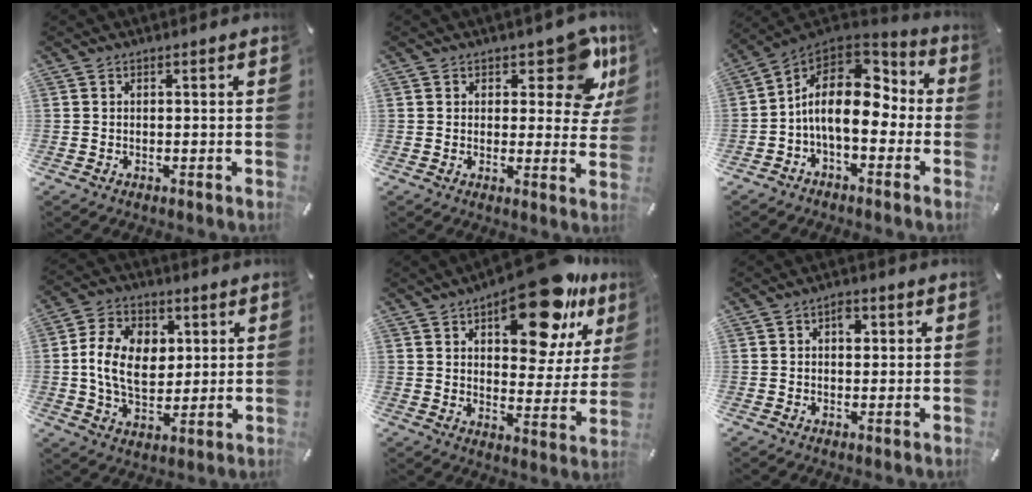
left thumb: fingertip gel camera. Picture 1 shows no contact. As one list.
[{"total": 10.8, "force": [6.3, 5.6, 6.7], "torque": [-0.065, -0.041, 0.105]}, {"total": 14.7, "force": [-0.5, 8.6, 11.9], "torque": [-0.214, -0.004, -0.011]}, {"total": 12.8, "force": [1.4, 9.3, 8.8], "torque": [-0.168, 0.014, 0.026]}, {"total": 20.9, "force": [13.0, 9.3, 13.5], "torque": [-0.179, -0.078, 0.209]}, {"total": 2.9, "force": [0.7, 1.9, 2.0], "torque": [-0.019, 0.000, 0.005]}]